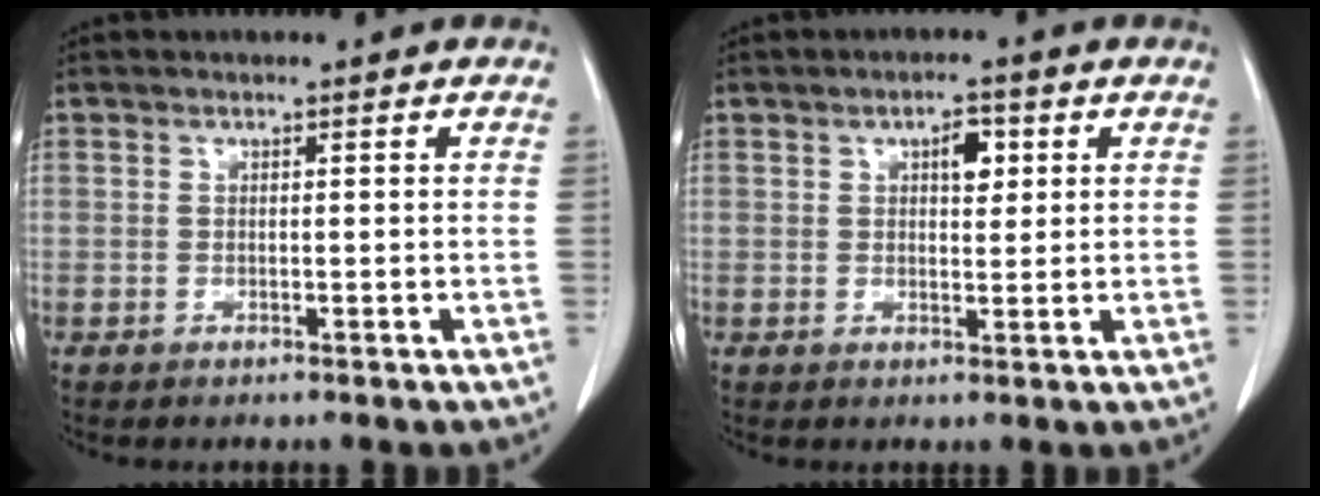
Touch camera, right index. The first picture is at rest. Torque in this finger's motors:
{"motor_torque": [0.05, 0.01, 0.03, 0.01]}